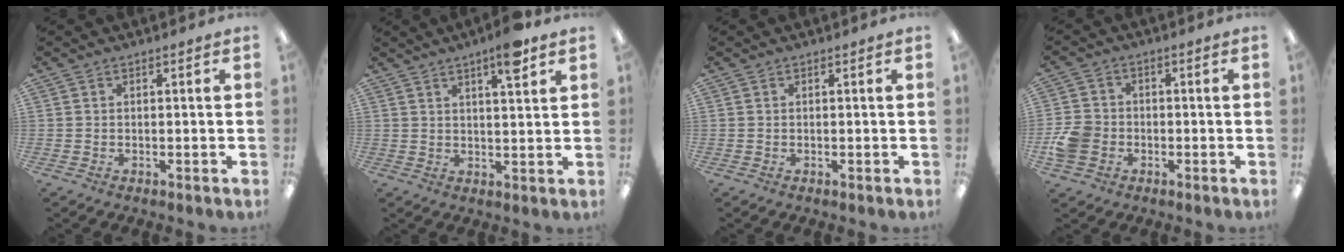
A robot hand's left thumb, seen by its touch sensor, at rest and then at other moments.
{"total": 7.2, "force": [4.8, 1.1, 5.3], "torque": [-0.075, -0.021, 0.072]}
{"total": 0.0}
{"total": 6.9, "force": [-2.1, 5.6, 3.4], "torque": [-0.076, 0.017, -0.036]}